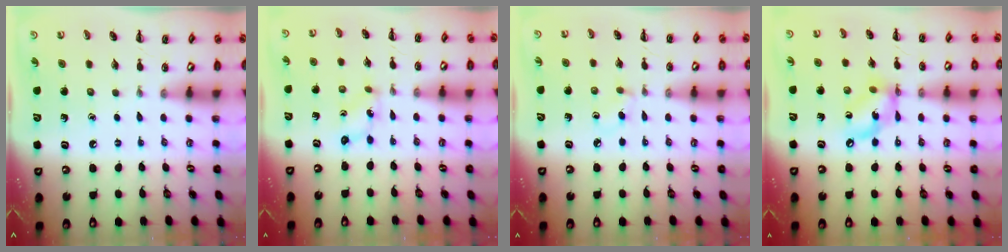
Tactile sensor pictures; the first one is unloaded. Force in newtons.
{"total": 0.8, "press": 0.8, "slide": 0.3}
{"total": 1.8, "press": 1.6, "slide": 0.8}
{"total": 10.3, "press": 10.0, "slide": 2.5}